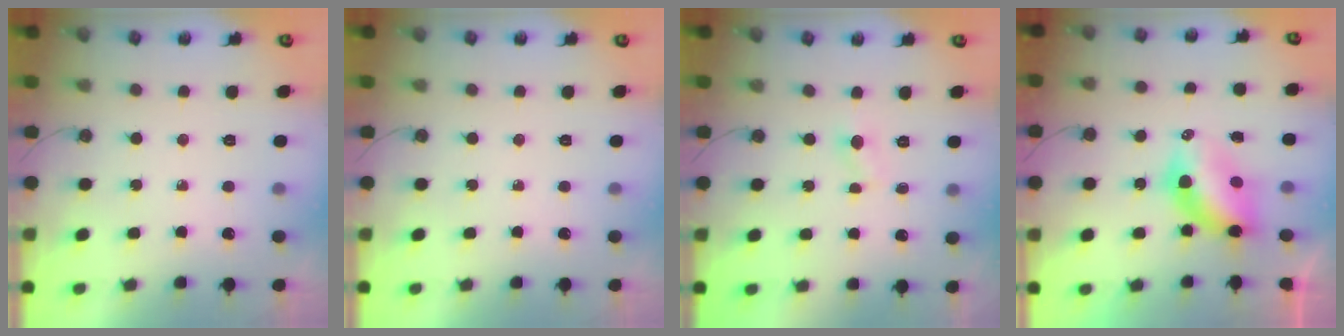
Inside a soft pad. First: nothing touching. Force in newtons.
{"total": 0.0}
{"total": 3.3, "press": 3.3, "slide": 0.3}
{"total": 6.7, "press": 6.7, "slide": 0.7}